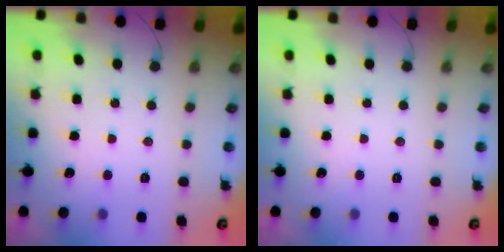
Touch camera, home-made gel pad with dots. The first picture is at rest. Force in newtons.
{"total": 0.0}